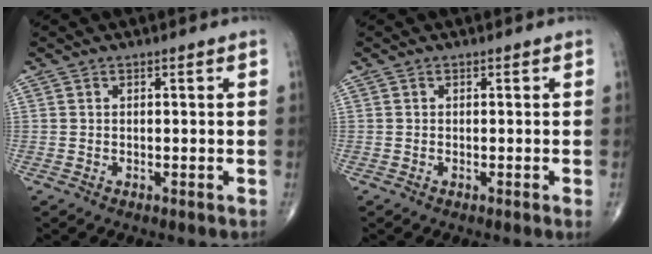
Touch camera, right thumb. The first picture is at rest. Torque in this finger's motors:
{"motor_torque": [-0.05, -0.11, 0.36, -0.08, 0.05]}